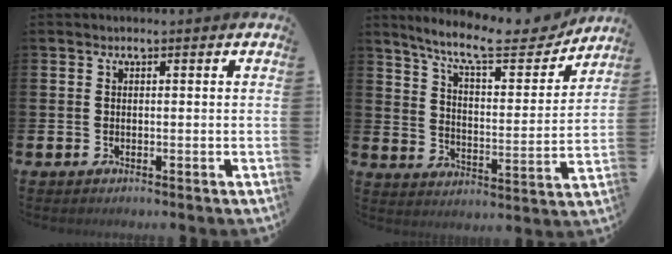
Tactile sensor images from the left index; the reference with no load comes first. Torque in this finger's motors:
{"motor_torque": [0.99, -1.15, 0.37, 0.12]}